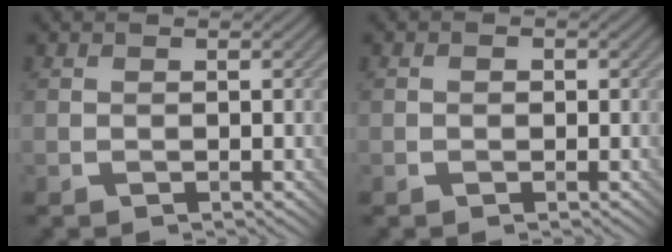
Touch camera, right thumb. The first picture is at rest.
{"total": 0.6, "force": [-0.1, 0.5, 0.3], "torque": [-0.001, -0.003, -0.004]}